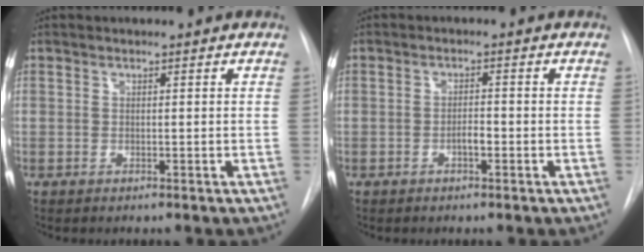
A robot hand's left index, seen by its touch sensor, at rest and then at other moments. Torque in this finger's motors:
{"motor_torque": [0.31, 0.40, 0.01, 0.01]}